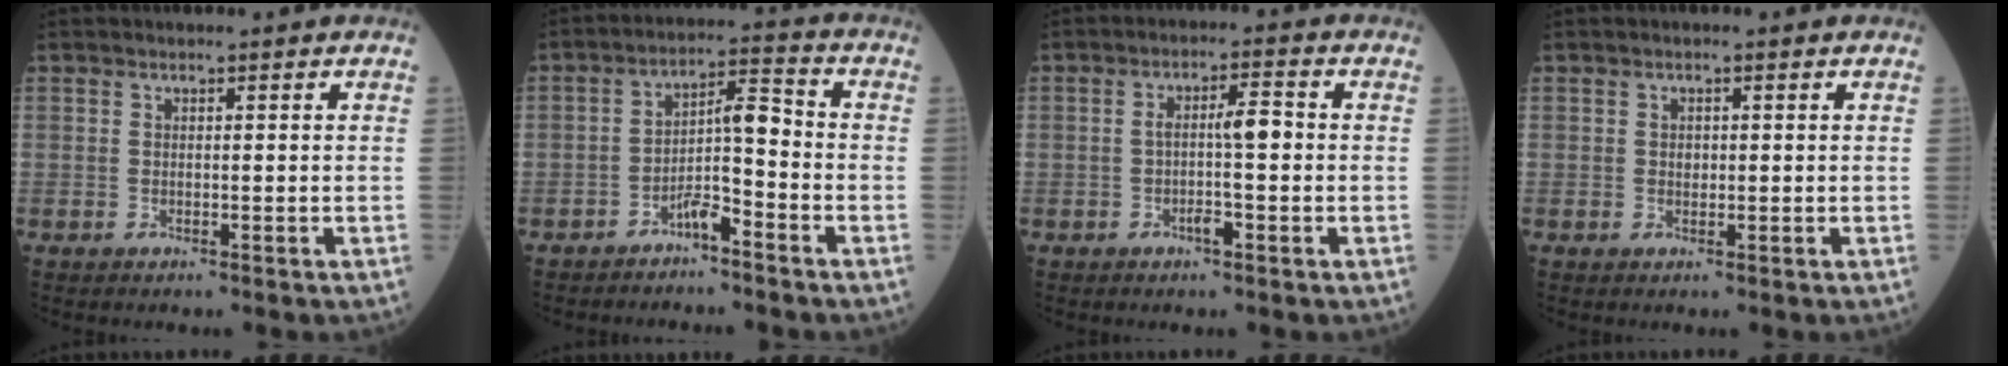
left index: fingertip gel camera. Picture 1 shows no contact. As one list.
[{"total": 5.5, "force": [-2.9, 1.1, 4.5], "torque": [-0.081, 0.023, -0.049]}, {"total": 4.8, "force": [-0.6, 0.8, 4.7], "torque": [-0.083, 0.010, -0.011]}, {"total": 0.9, "force": [0.0, 0.7, 0.5], "torque": [-0.008, 0.001, 0.002]}]